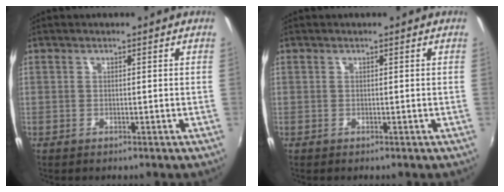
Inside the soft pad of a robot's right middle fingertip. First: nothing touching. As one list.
[{"total": 0.0}]